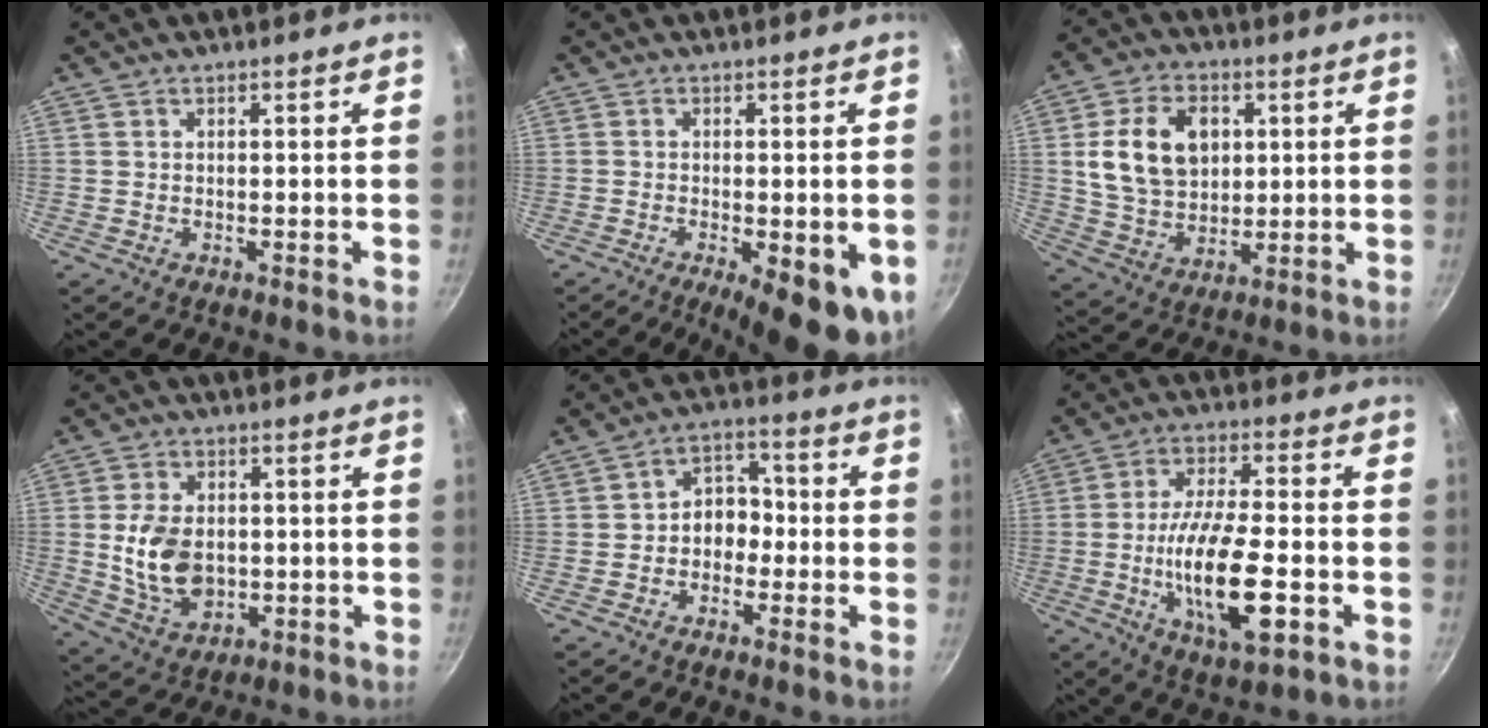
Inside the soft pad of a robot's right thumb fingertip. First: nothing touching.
{"total": 12.4, "force": [-4.3, 4.2, 10.9], "torque": [-0.126, -0.002, -0.051]}
{"total": 14.6, "force": [2.9, 10.6, 9.6], "torque": [-0.146, -0.002, 0.053]}
{"total": 11.0, "force": [-0.1, 7.5, 8.0], "torque": [-0.136, -0.008, 0.008]}
{"total": 6.7, "force": [-1.4, 5.3, 3.9], "torque": [-0.008, 0.033, -0.036]}
{"total": 16.8, "force": [-4.1, 5.5, 15.3], "torque": [-0.279, 0.007, -0.074]}